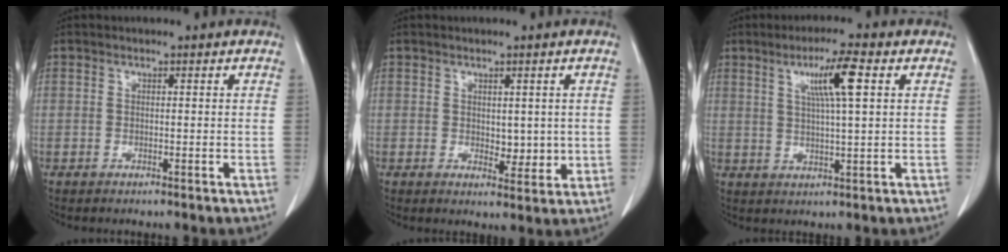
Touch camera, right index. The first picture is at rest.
{"total": 3.4, "force": [0.3, 2.0, 2.8], "torque": [-0.033, -0.007, 0.012]}
{"total": 7.1, "force": [2.6, -0.1, 6.6], "torque": [-0.118, 0.004, 0.046]}